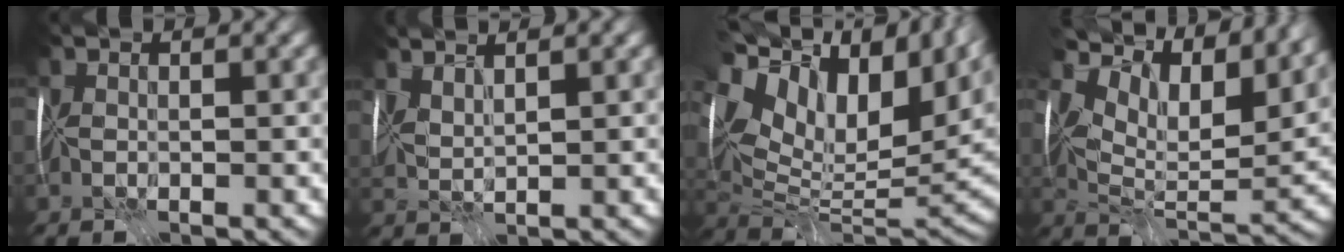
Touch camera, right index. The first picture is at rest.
{"total": 1.6, "force": [1.3, -0.6, 0.7], "torque": [-0.029, 0.000, 0.036]}
{"total": 17.0, "force": [5.6, 9.1, 13.2], "torque": [-0.247, -0.010, 0.146]}
{"total": 10.7, "force": [7.2, 4.1, 6.8], "torque": [-0.136, 0.015, 0.134]}